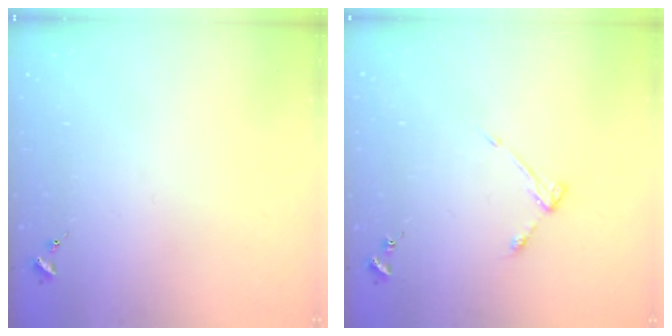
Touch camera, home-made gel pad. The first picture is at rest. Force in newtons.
{"total": 3.9, "press": 3.9, "slide": 0.6}